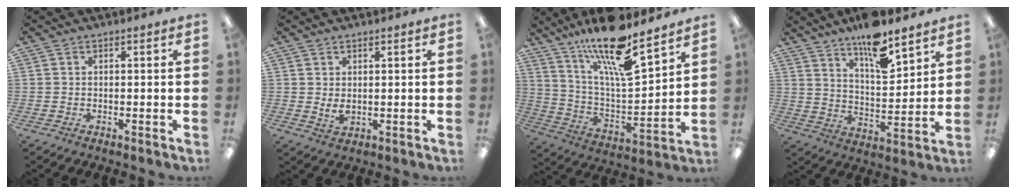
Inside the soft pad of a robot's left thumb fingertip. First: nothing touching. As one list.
[{"total": 2.6, "force": [1.0, 1.4, 1.9], "torque": [-0.029, -0.004, 0.018]}, {"total": 18.4, "force": [14.5, 4.2, 10.6], "torque": [-0.193, -0.096, 0.245]}, {"total": 13.3, "force": [10.4, 3.9, 7.2], "torque": [-0.113, -0.067, 0.178]}]